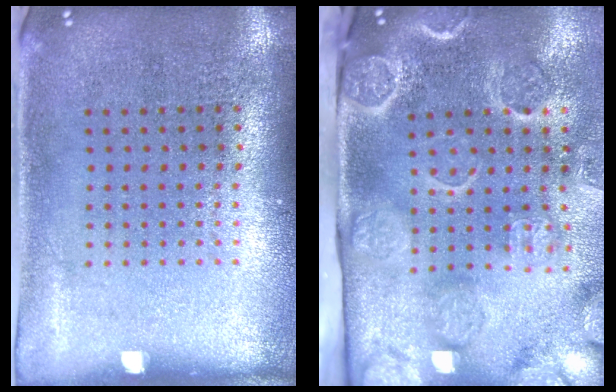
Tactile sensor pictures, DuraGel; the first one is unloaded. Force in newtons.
{"total": 4.5, "press": 3.4, "slide": 2.9}